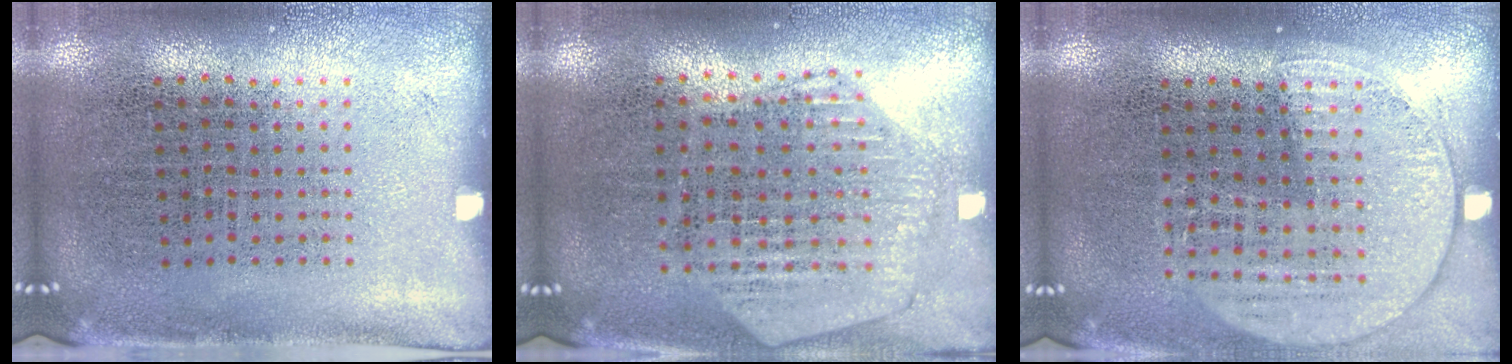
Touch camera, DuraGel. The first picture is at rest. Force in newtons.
{"total": 1.1, "press": 1.1, "slide": 0.2}
{"total": 1.4, "press": 1.3, "slide": 0.5}